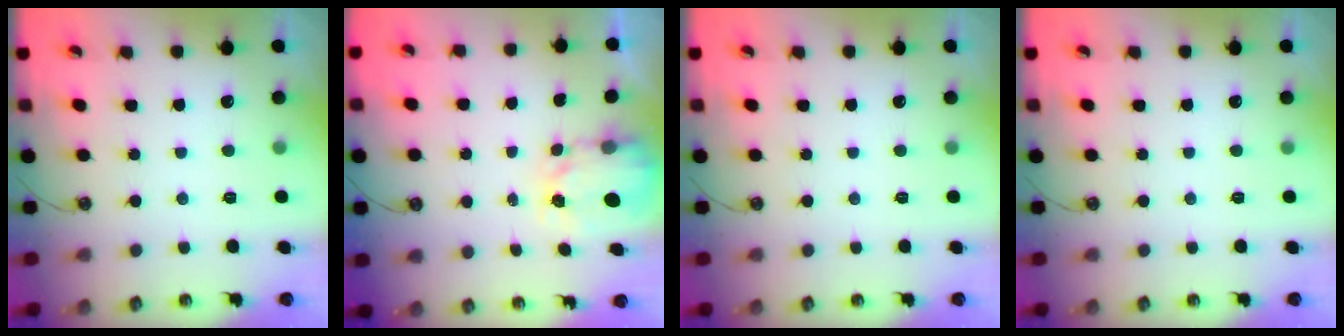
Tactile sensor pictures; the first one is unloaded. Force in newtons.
{"total": 4.2, "press": 4.2, "slide": 0.6}
{"total": 0.0}
{"total": 0.0}